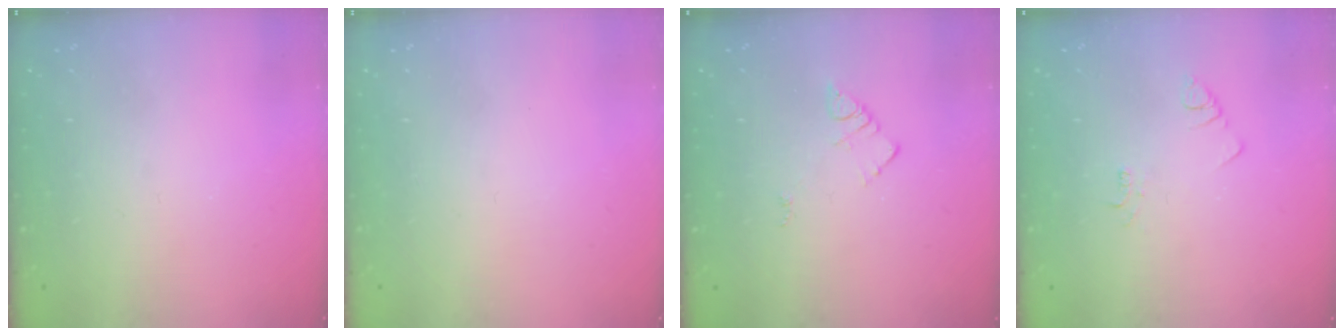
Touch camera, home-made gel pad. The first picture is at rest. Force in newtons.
{"total": 1.8, "press": 1.7, "slide": 0.1}
{"total": 3.7, "press": 3.7, "slide": 0.3}
{"total": 2.1, "press": 2.1, "slide": 0.4}